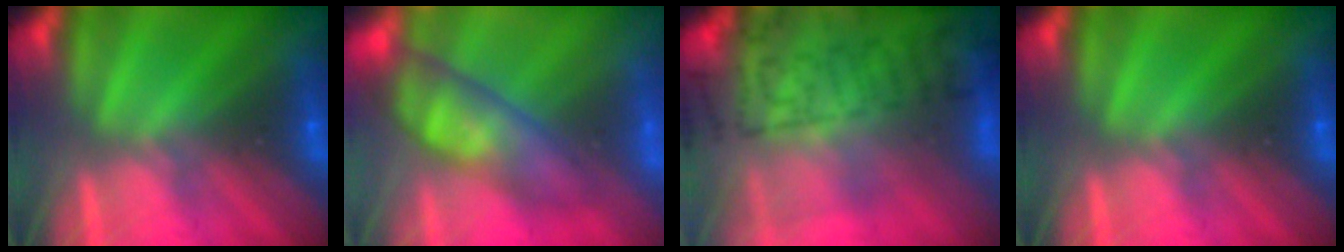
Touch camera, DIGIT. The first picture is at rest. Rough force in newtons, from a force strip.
{"total": 4.6}
{"total": 8.8}
{"total": 0.0}